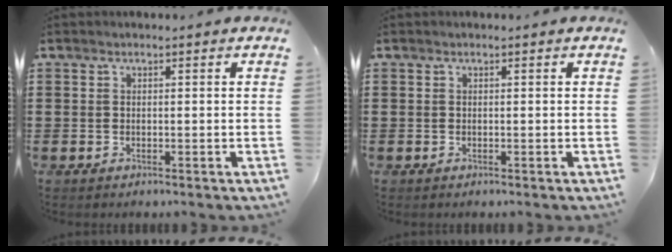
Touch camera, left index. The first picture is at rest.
{"total": 0.0}